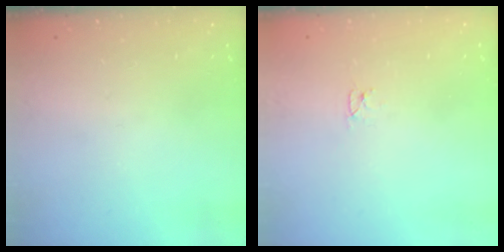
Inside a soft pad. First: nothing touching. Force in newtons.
{"total": 2.6, "press": 2.6, "slide": 0.3}